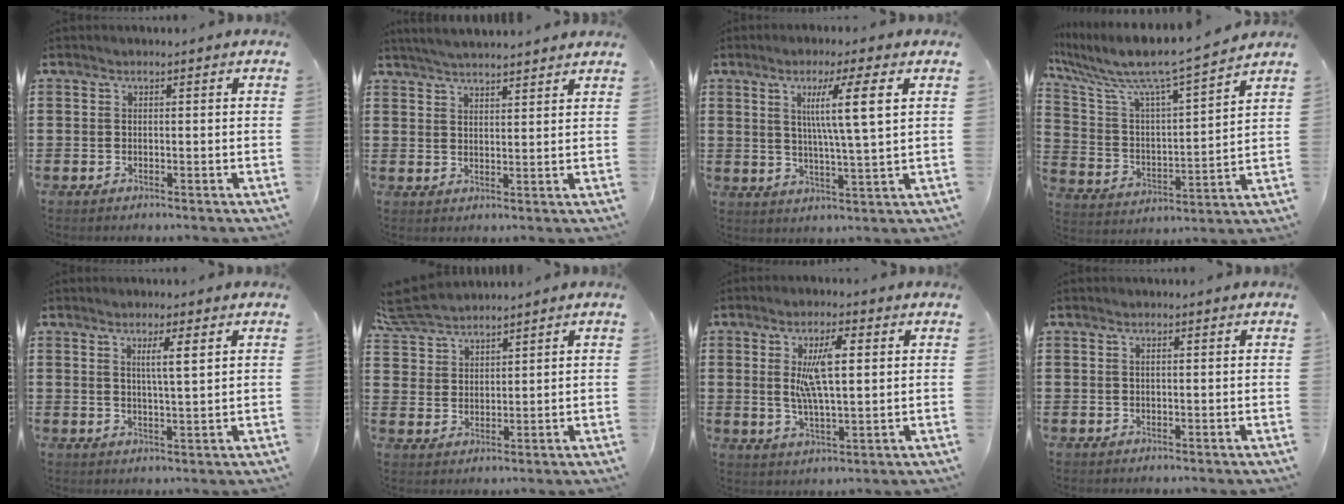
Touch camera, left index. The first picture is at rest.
{"total": 3.4, "force": [3.4, -0.5, 0.2], "torque": [-0.016, -0.010, 0.061]}
{"total": 8.2, "force": [3.0, 0.0, 7.6], "torque": [-0.146, -0.003, 0.044]}
{"total": 8.6, "force": [7.5, 0.3, 4.0], "torque": [-0.113, -0.058, 0.120]}
{"total": 3.7, "force": [1.7, 0.1, 3.2], "torque": [-0.059, -0.006, 0.025]}
{"total": 6.0, "force": [5.5, 1.9, 1.3], "torque": [-0.050, -0.011, 0.103]}
{"total": 7.7, "force": [2.2, 2.4, 7.0], "torque": [-0.144, 0.004, 0.031]}
{"total": 0.5, "force": [0.3, 0.1, 0.5], "torque": [-0.010, 0.001, 0.005]}